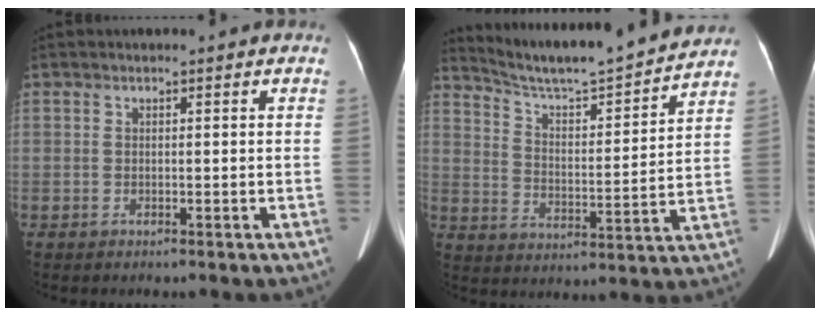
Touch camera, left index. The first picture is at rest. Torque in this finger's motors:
{"motor_torque": [-0.02, -0.83, -0.06, 0.01]}